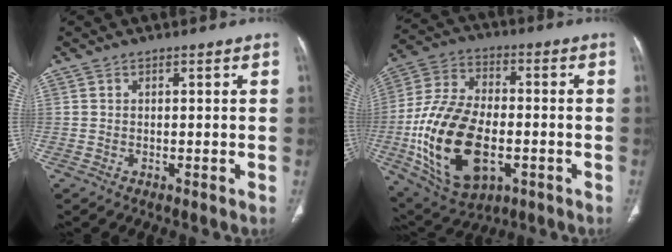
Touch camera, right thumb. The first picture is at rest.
{"total": 22.0, "force": [-4.9, 12.7, 17.2], "torque": [-0.324, 0.012, -0.071]}